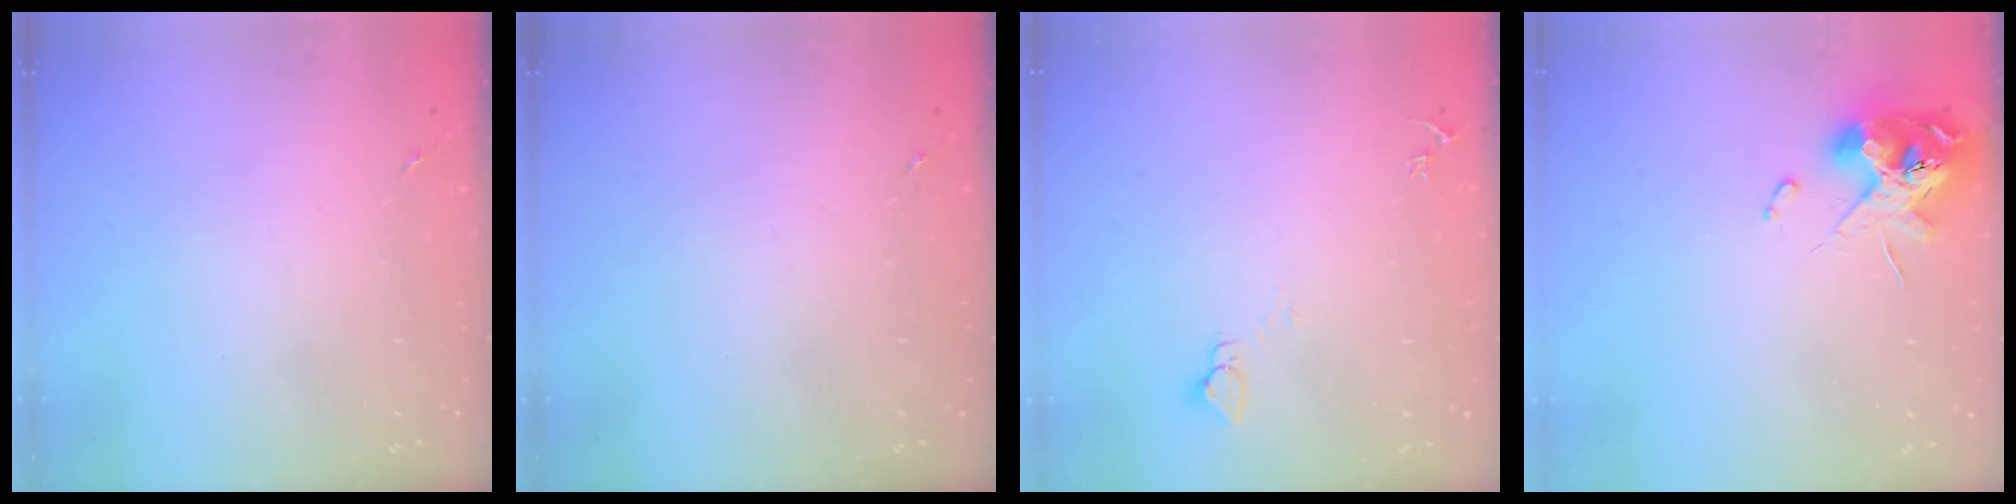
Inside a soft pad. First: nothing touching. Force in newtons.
{"total": 0.0}
{"total": 2.7, "press": 2.7, "slide": 0.1}
{"total": 11.9, "press": 11.8, "slide": 1.5}